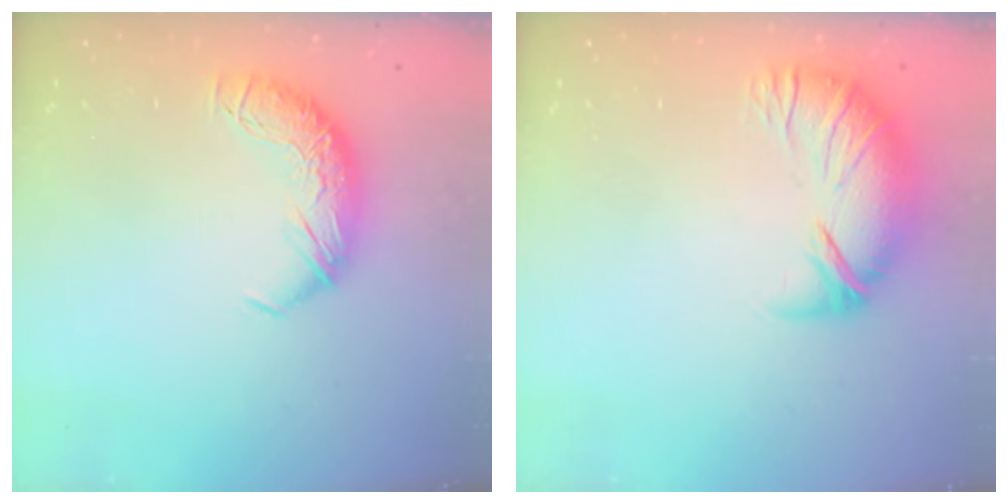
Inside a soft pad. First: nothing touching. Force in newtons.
{"total": 2.8, "press": 1.7, "slide": 2.3}